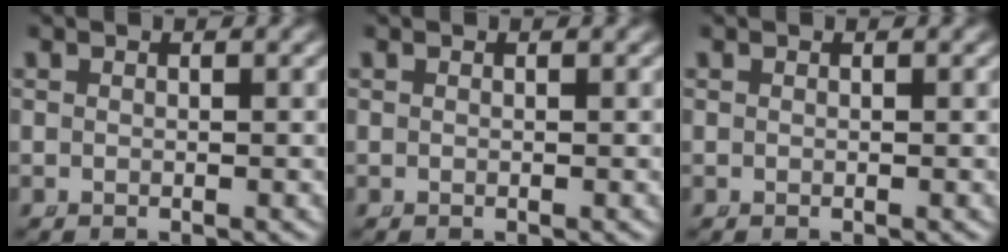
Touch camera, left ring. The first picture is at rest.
{"total": 0.0}
{"total": 0.0}